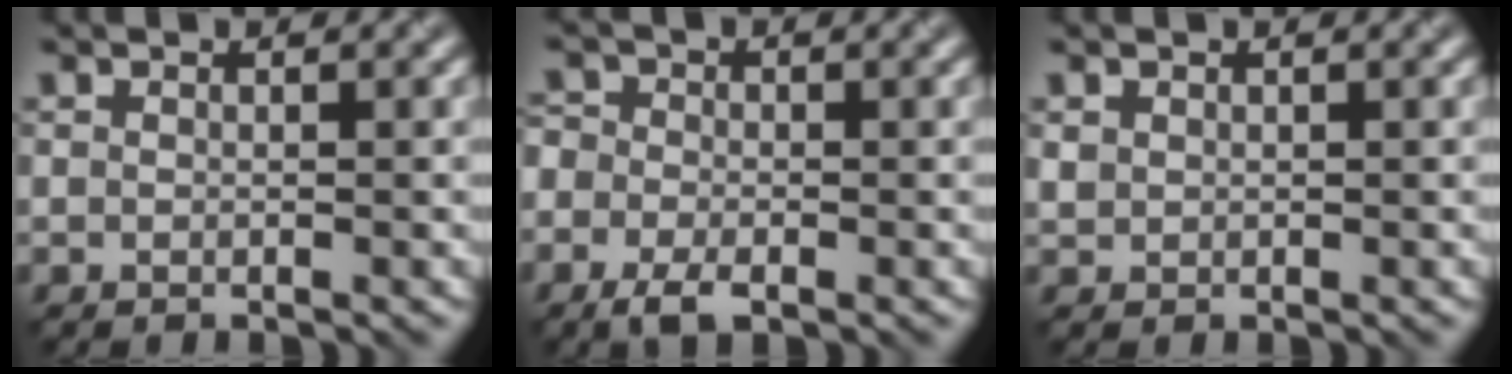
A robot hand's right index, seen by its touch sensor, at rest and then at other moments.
{"total": 3.2, "force": [-1.7, 2.0, 1.8], "torque": [-0.039, -0.002, -0.043]}
{"total": 0.7, "force": [0.4, 0.6, 0.1], "torque": [-0.002, -0.002, 0.012]}